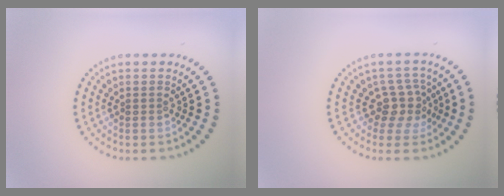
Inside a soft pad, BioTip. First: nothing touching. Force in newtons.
{"total": 3.0, "press": 2.4, "slide": 1.7}